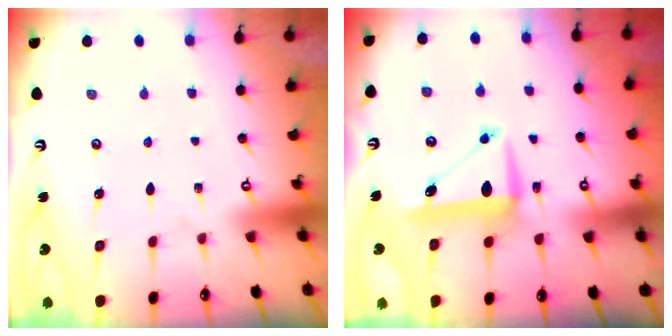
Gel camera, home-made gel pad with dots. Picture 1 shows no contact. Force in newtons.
{"total": 8.2, "press": 8.0, "slide": 1.8}